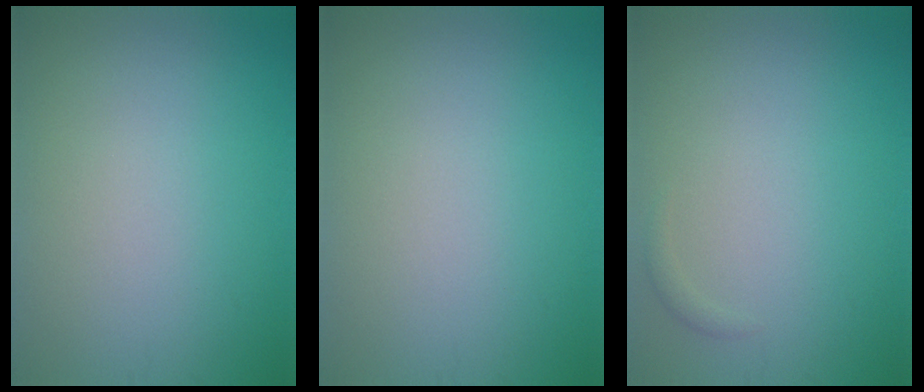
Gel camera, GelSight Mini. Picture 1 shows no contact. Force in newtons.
{"total": 0.0}
{"total": 0.6, "press": 0.6, "slide": 0.0}